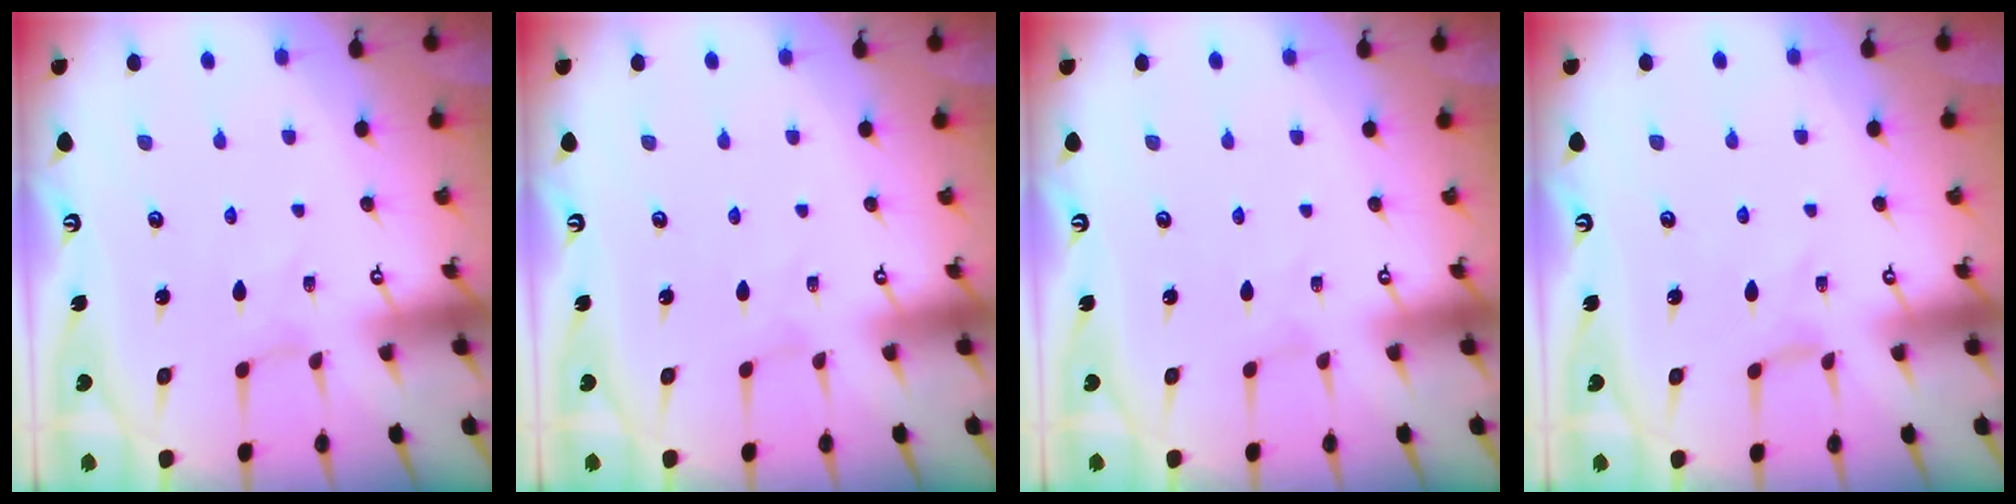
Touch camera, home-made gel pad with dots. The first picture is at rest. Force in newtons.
{"total": 0.0}
{"total": 0.0}
{"total": 0.0}